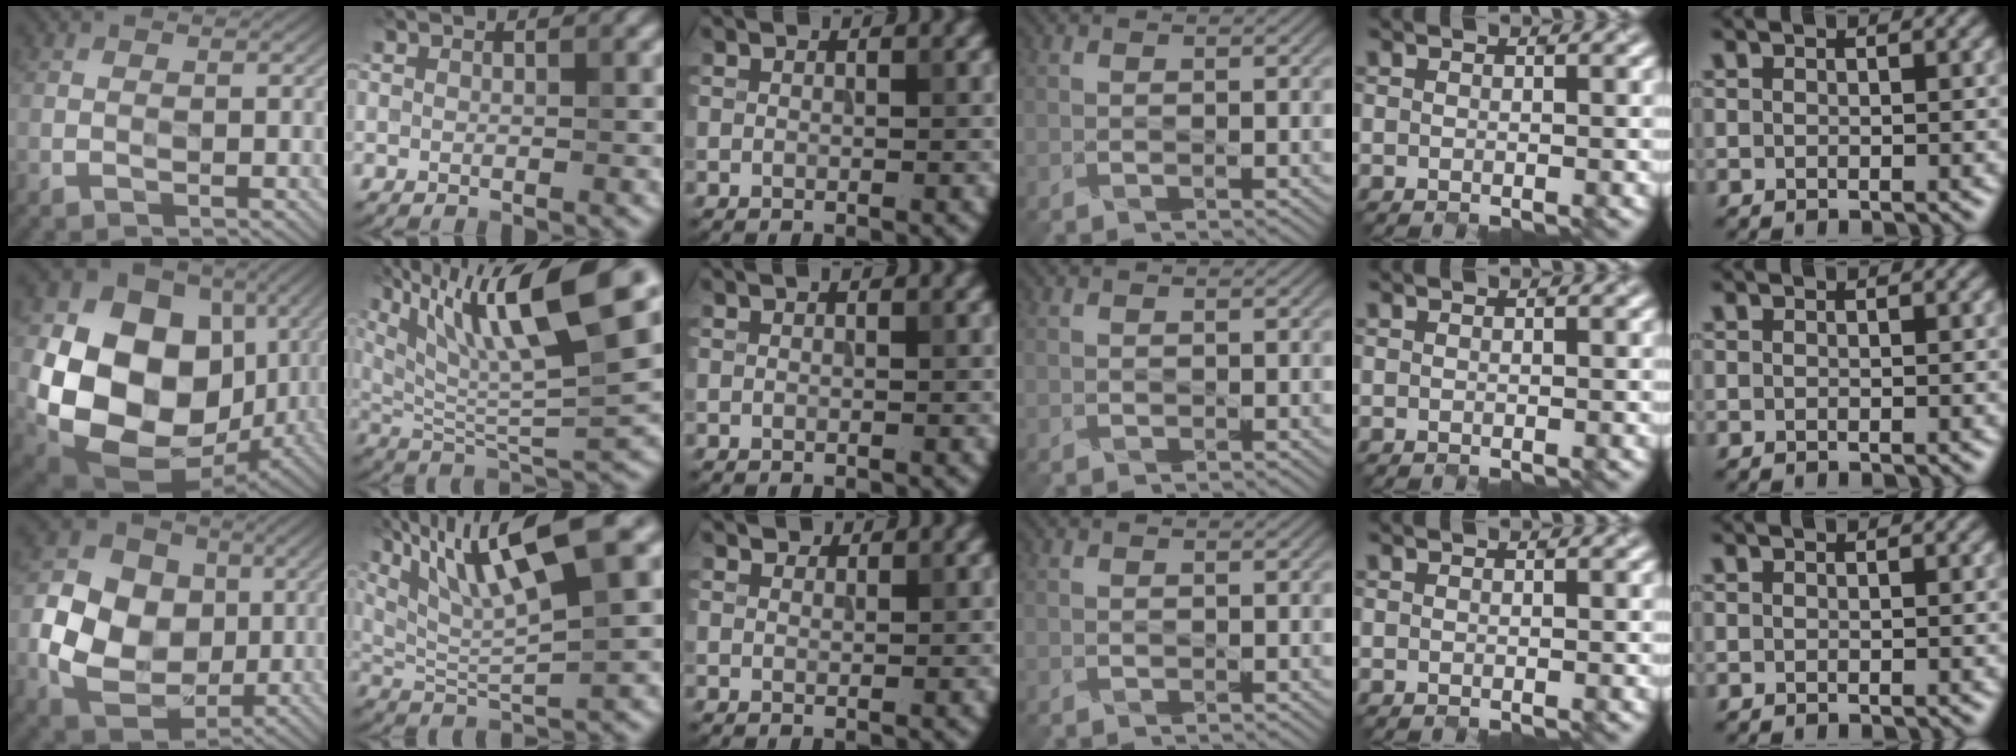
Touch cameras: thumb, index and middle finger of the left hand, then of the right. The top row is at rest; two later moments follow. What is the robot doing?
{"motion": "close", "object": "folder"}